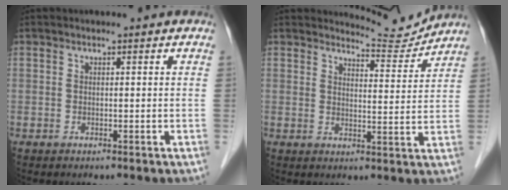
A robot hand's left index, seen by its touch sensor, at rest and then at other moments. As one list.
[{"total": 5.3, "force": [5.2, -0.2, -1.0], "torque": [0.000, -0.021, 0.073]}]